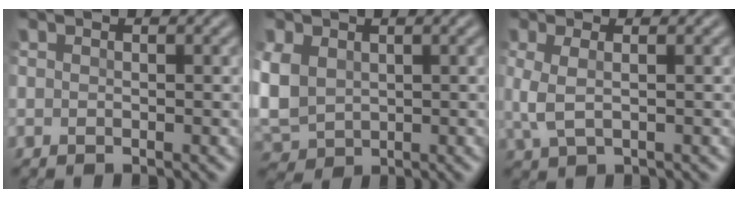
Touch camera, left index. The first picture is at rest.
{"total": 5.2, "force": [0.0, 4.0, 3.4], "torque": [-0.097, 0.001, -0.003]}
{"total": 2.6, "force": [-0.1, 0.9, 2.4], "torque": [-0.062, 0.000, 0.002]}